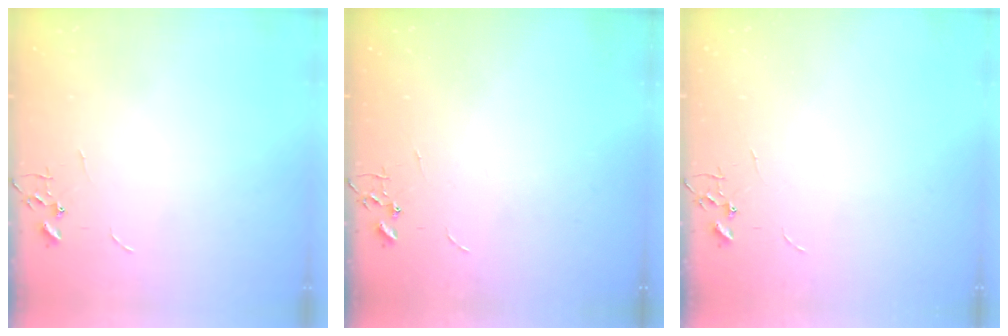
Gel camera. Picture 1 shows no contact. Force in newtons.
{"total": 0.0}
{"total": 0.0}